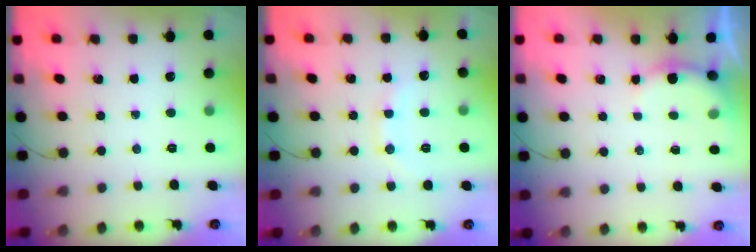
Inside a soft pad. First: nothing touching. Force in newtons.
{"total": 9.2, "press": 9.1, "slide": 1.0}
{"total": 3.8, "press": 3.7, "slide": 0.6}